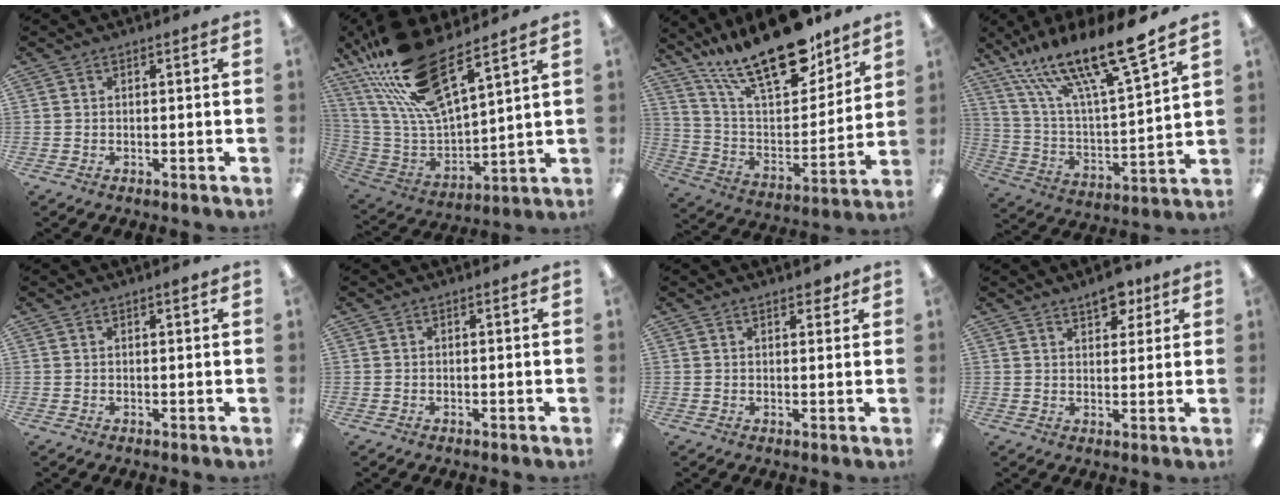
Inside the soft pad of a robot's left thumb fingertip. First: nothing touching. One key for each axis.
{"total": 21.5, "fx": 15.6, "fy": 5.9, "fz": 13.7, "tx": -0.290, "ty": -0.102, "tz": 0.269}
{"total": 23.6, "fx": 18.0, "fy": 7.8, "fz": 13.2, "tx": -0.227, "ty": -0.112, "tz": 0.309}
{"total": 21.7, "fx": 16.4, "fy": 4.0, "fz": 13.6, "tx": -0.247, "ty": -0.109, "tz": 0.274}
{"total": 1.4, "fx": 1.0, "fy": 0.2, "fz": 1.0, "tx": -0.020, "ty": 0.002, "tz": 0.017}
{"total": 0.0}
{"total": 3.1, "fx": 2.2, "fy": 1.2, "fz": 1.7, "tx": -0.020, "ty": -0.005, "tz": 0.036}
{"total": 6.5, "fx": 4.5, "fy": 3.1, "fz": 3.5, "tx": -0.031, "ty": -0.024, "tz": 0.074}